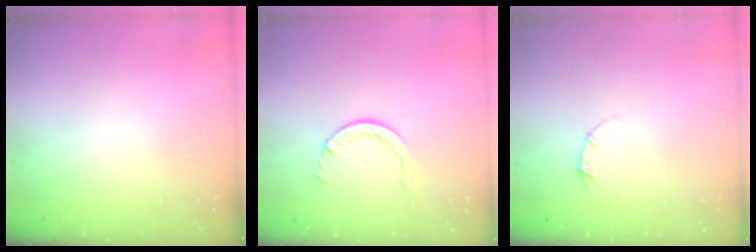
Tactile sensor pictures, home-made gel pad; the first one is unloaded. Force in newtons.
{"total": 3.6, "press": 3.5, "slide": 0.4}
{"total": 3.3, "press": 3.2, "slide": 0.3}